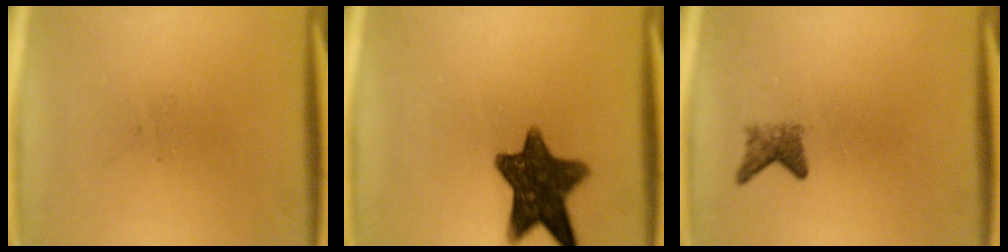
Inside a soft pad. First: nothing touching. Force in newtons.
{"total": 12.0}
{"total": 2.1}